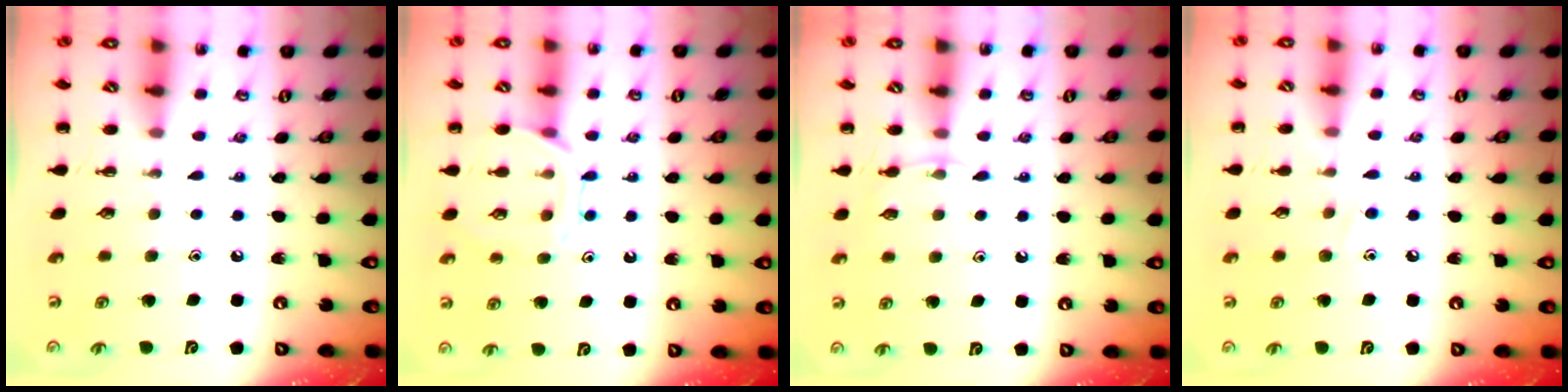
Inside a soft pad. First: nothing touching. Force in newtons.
{"total": 11.1, "press": 11.0, "slide": 0.8}
{"total": 5.0, "press": 4.7, "slide": 1.6}
{"total": 8.3, "press": 7.9, "slide": 2.7}